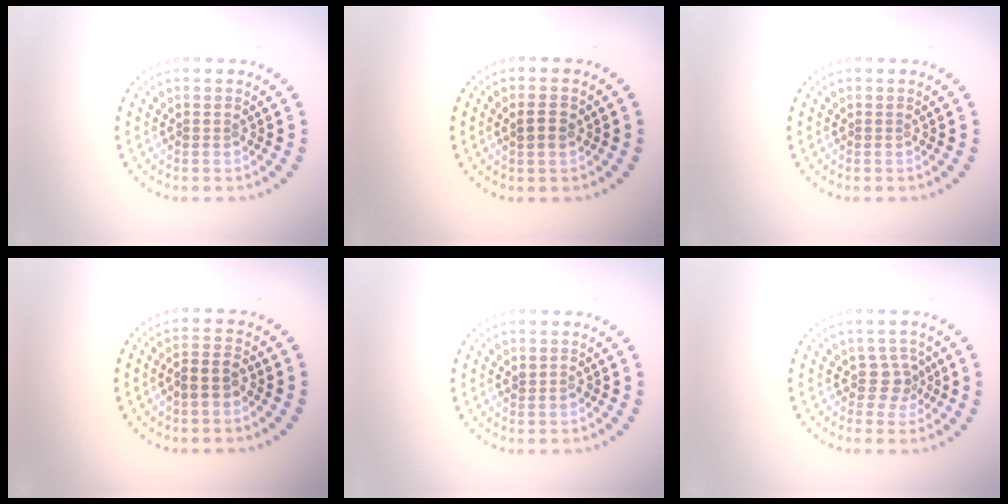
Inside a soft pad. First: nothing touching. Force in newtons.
{"total": 1.9, "press": 1.8, "slide": 0.4}
{"total": 0.0}
{"total": 2.2, "press": 2.1, "slide": 0.9}
{"total": 0.7, "press": 0.7, "slide": 0.2}
{"total": 2.1, "press": 1.6, "slide": 1.3}